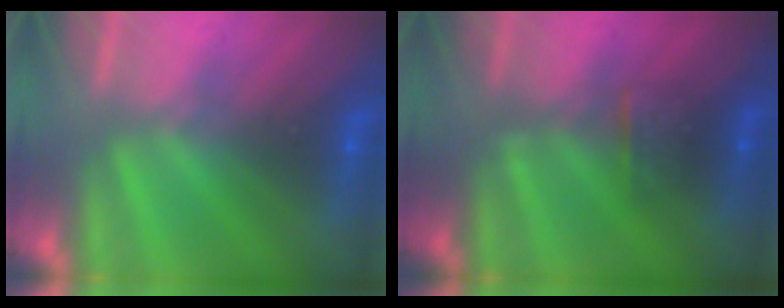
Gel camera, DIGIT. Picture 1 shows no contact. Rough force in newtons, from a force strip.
{"total": 2.5}